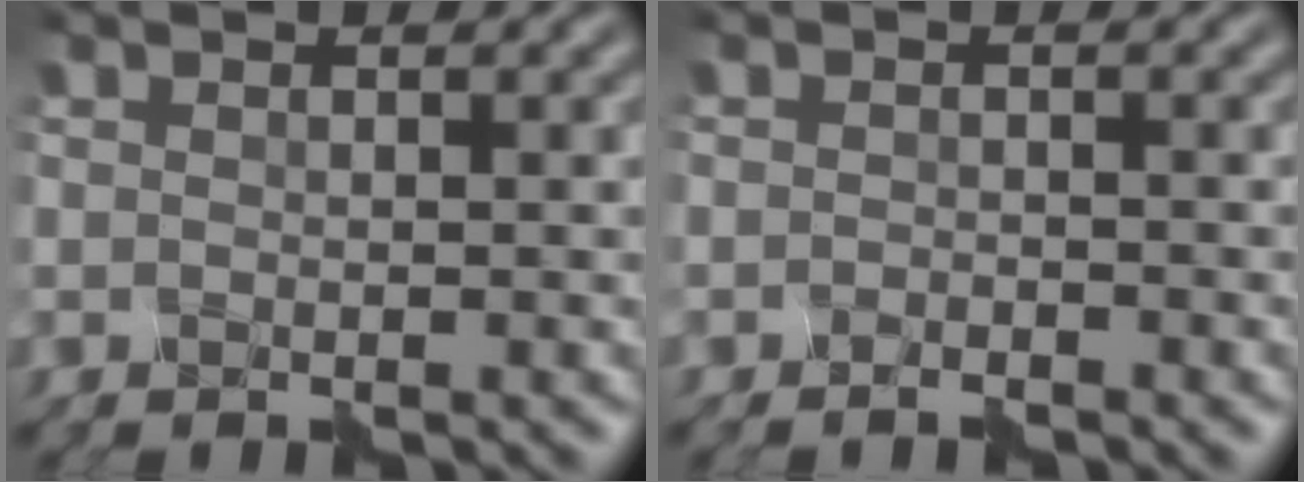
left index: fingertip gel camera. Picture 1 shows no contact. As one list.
[{"total": 0.8, "force": [-0.8, 0.0, 0.2], "torque": [-0.002, 0.002, -0.009]}]